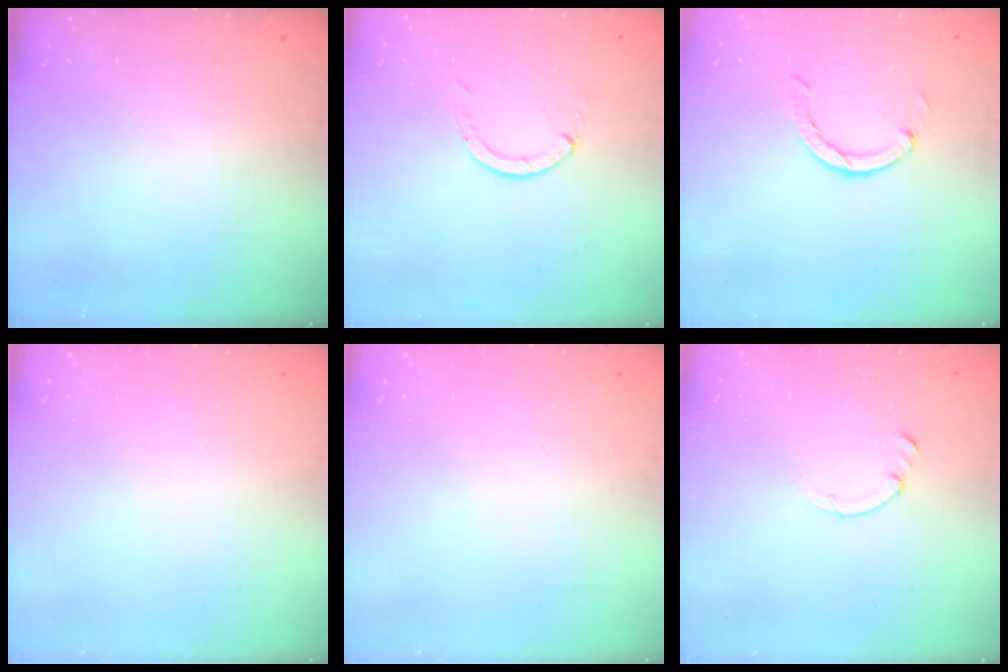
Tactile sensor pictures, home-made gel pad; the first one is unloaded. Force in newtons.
{"total": 0.0}
{"total": 3.0, "press": 3.0, "slide": 0.1}
{"total": 0.0}
{"total": 0.0}
{"total": 0.0}